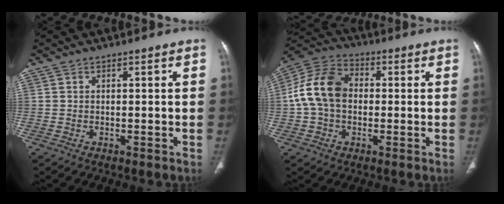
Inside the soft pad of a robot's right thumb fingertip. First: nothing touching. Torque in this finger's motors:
{"motor_torque": [-0.42, 0.99, 0.77, -0.83, 0.16]}